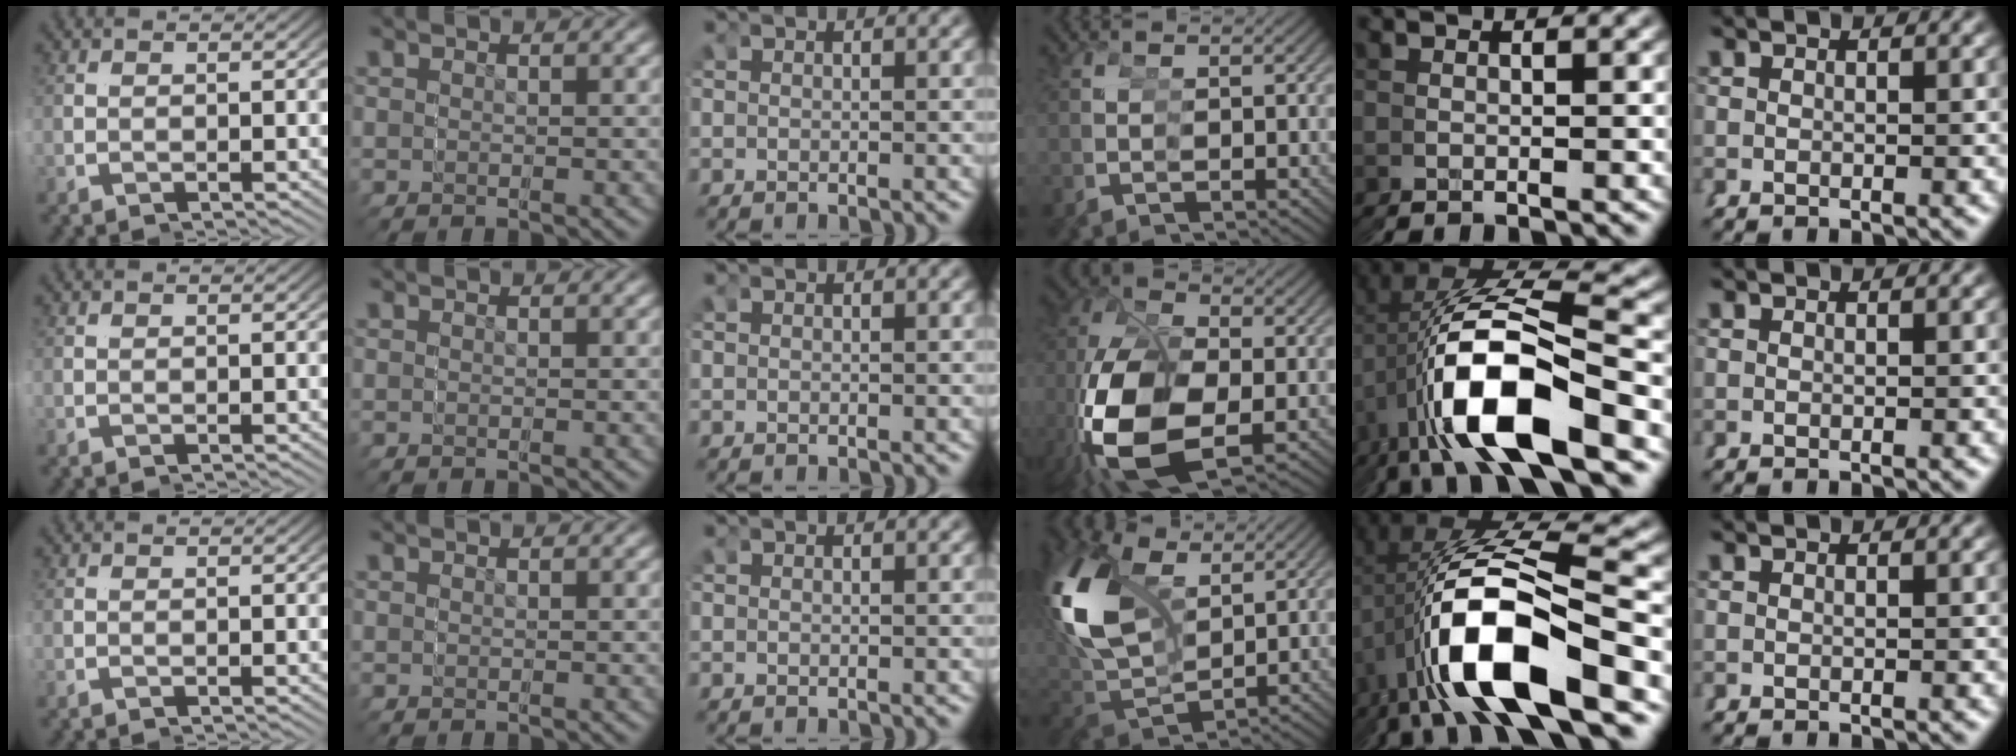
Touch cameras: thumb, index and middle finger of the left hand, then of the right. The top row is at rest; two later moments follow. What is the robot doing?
{"motion": "grasp_and_lifting", "object": "markers"}